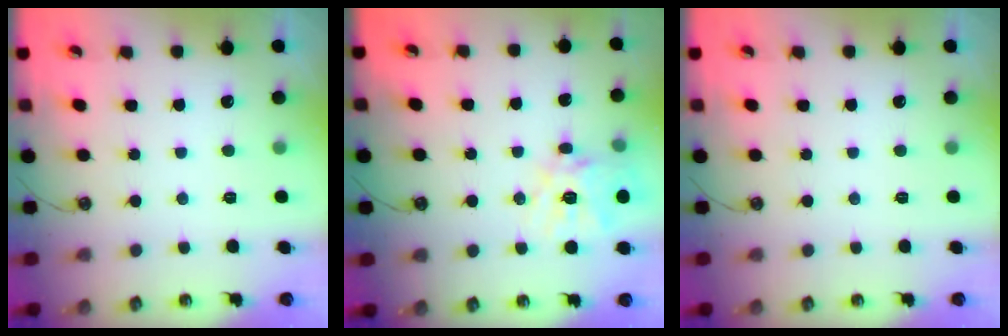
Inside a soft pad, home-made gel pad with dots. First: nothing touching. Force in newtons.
{"total": 13.7, "press": 13.6, "slide": 1.8}
{"total": 0.0}